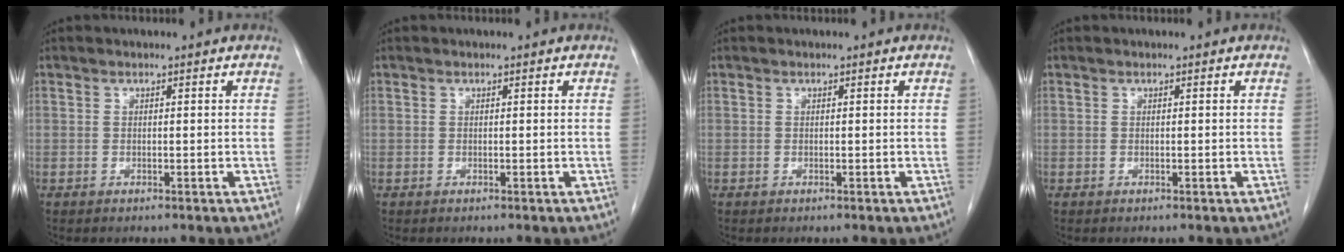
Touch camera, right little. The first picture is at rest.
{"total": 0.0}
{"total": 0.0}
{"total": 0.0}